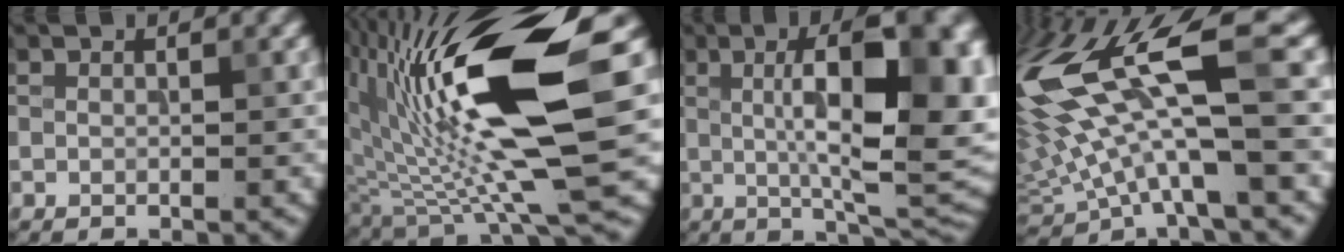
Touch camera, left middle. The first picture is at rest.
{"total": 15.2, "force": [3.6, 4.6, 14.0], "torque": [-0.257, -0.009, 0.065]}
{"total": 14.0, "force": [1.8, 4.6, 13.2], "torque": [-0.176, 0.009, 0.024]}
{"total": 14.2, "force": [2.6, 4.2, 13.3], "torque": [-0.271, 0.005, 0.053]}